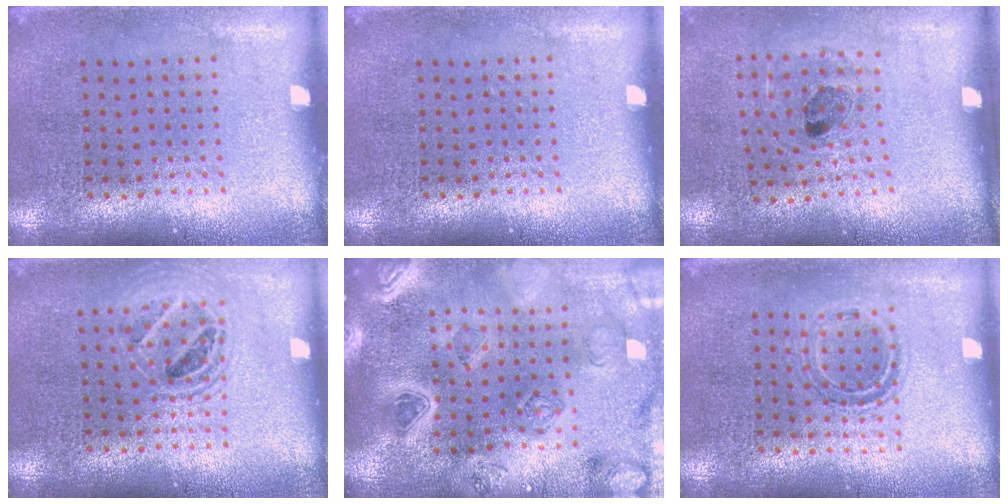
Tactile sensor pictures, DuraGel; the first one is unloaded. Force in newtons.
{"total": 0.0}
{"total": 1.0, "press": 0.7, "slide": 0.7}
{"total": 1.4, "press": 1.3, "slide": 0.6}
{"total": 3.7, "press": 3.4, "slide": 1.4}
{"total": 1.1, "press": 1.0, "slide": 0.5}